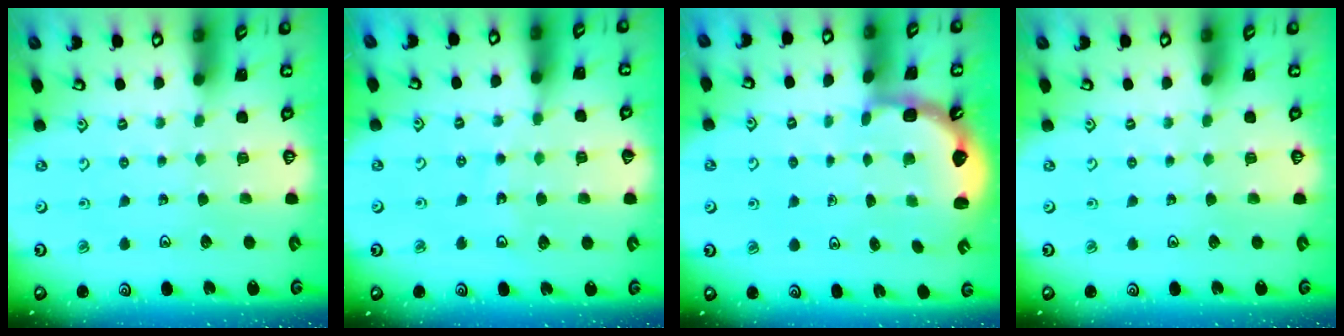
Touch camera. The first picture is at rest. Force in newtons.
{"total": 7.8, "press": 7.3, "slide": 2.6}
{"total": 2.4, "press": 2.0, "slide": 1.3}
{"total": 0.0}